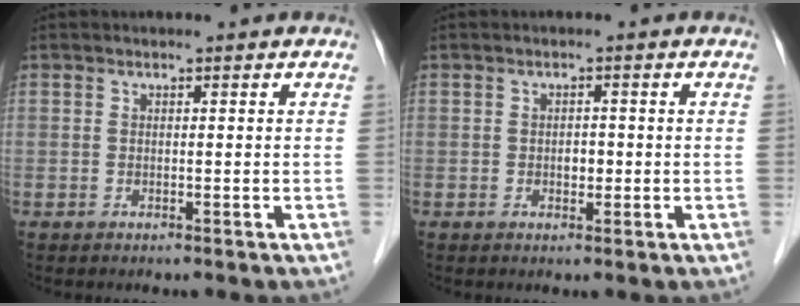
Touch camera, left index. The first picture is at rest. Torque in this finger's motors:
{"motor_torque": [0.10, 0.03, 0.02, 0.01]}